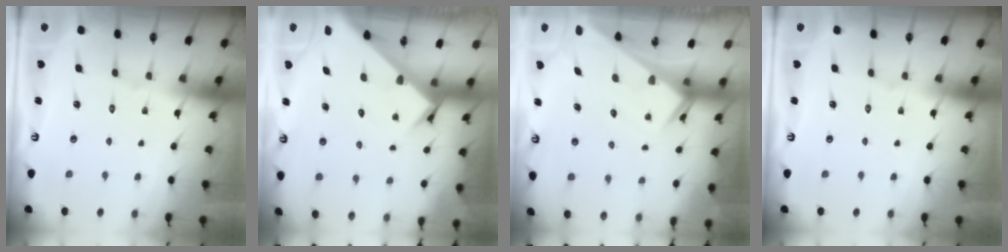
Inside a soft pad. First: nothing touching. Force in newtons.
{"total": 2.8, "press": 2.8, "slide": 0.2}
{"total": 2.9, "press": 2.9, "slide": 0.2}
{"total": 0.0}